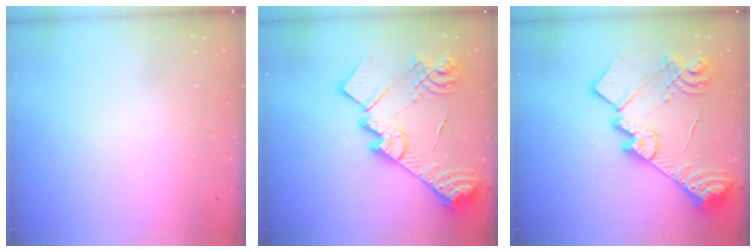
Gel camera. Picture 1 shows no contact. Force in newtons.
{"total": 26.5, "press": 26.4, "slide": 2.2}
{"total": 26.5, "press": 26.4, "slide": 2.2}